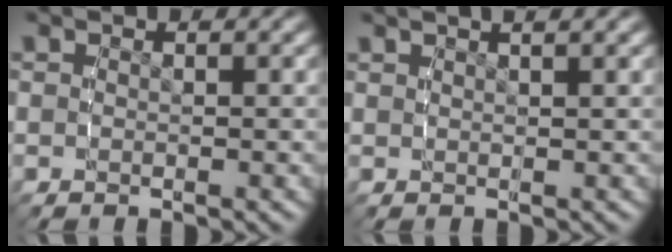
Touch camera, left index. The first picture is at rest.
{"total": 2.5, "force": [2.0, 0.0, 1.5], "torque": [-0.013, 0.008, 0.036]}